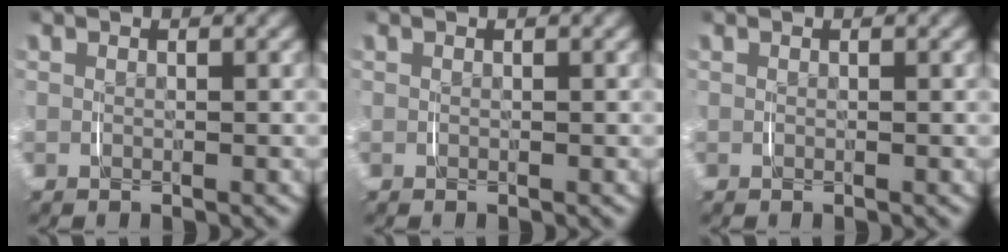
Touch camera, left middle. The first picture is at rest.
{"total": 0.0}
{"total": 0.0}